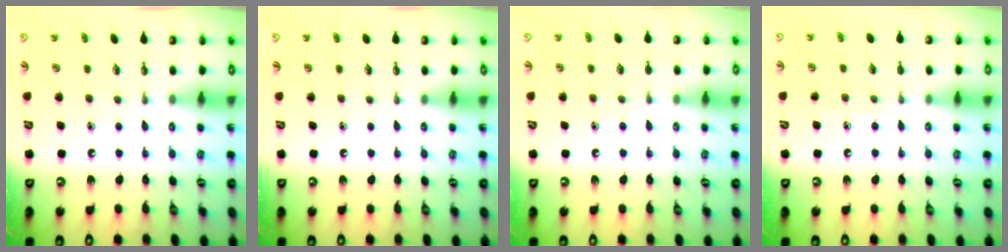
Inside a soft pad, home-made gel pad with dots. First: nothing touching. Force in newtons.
{"total": 0.0}
{"total": 4.8, "press": 4.7, "slide": 0.5}
{"total": 5.5, "press": 5.5, "slide": 0.5}